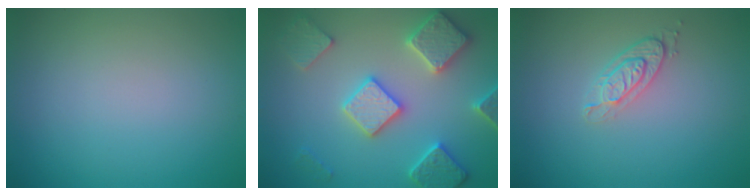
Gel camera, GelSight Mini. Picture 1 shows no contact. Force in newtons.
{"total": 5.8, "press": 5.7, "slide": 1.4}
{"total": 2.4, "press": 1.9, "slide": 1.4}